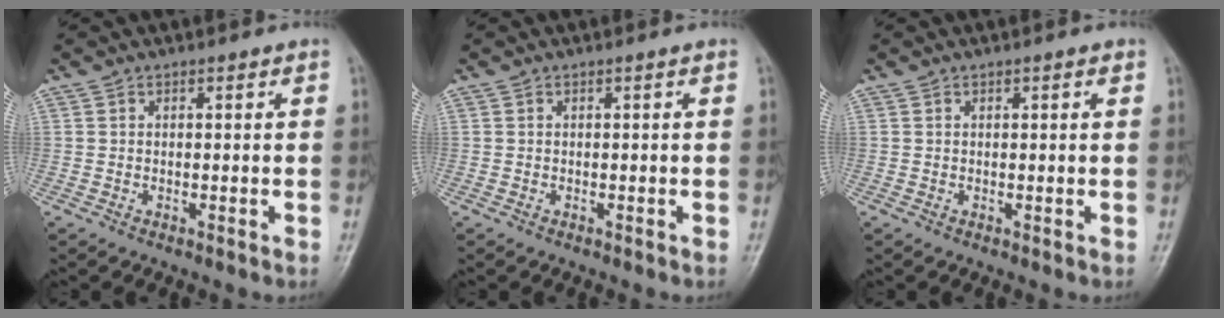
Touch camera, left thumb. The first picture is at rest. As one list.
[{"total": 0.0}, {"total": 0.9, "force": [0.5, 0.4, 0.6], "torque": [-0.006, 0.000, 0.004]}]